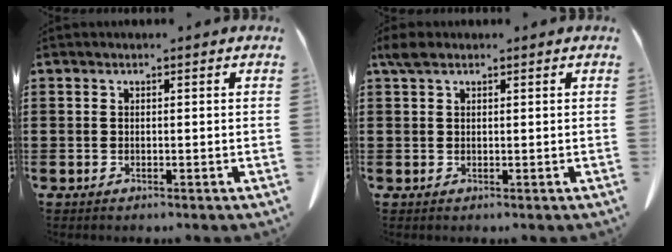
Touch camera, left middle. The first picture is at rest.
{"total": 1.9, "force": [1.3, 1.0, 1.0], "torque": [-0.025, 0.003, 0.024]}